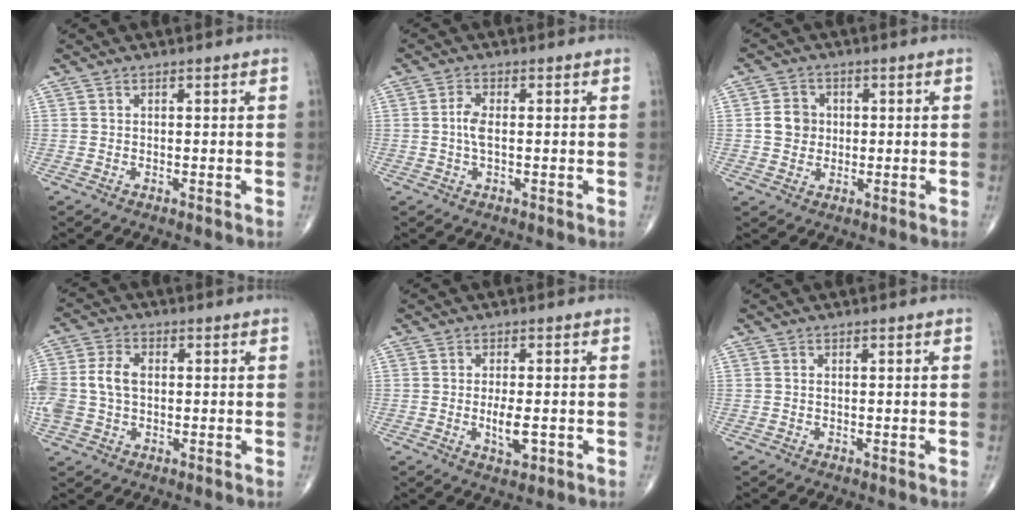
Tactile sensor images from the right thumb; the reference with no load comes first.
{"total": 2.9, "force": [-0.2, 1.1, 2.7], "torque": [-0.062, -0.002, -0.009]}
{"total": 4.9, "force": [0.3, 4.4, 2.2], "torque": [-0.021, 0.004, 0.001]}
{"total": 10.2, "force": [0.0, 7.1, 7.2], "torque": [-0.170, 0.022, 0.002]}
{"total": 4.3, "force": [-1.0, 1.6, 3.9], "torque": [-0.066, -0.007, -0.015]}
{"total": 0.0}